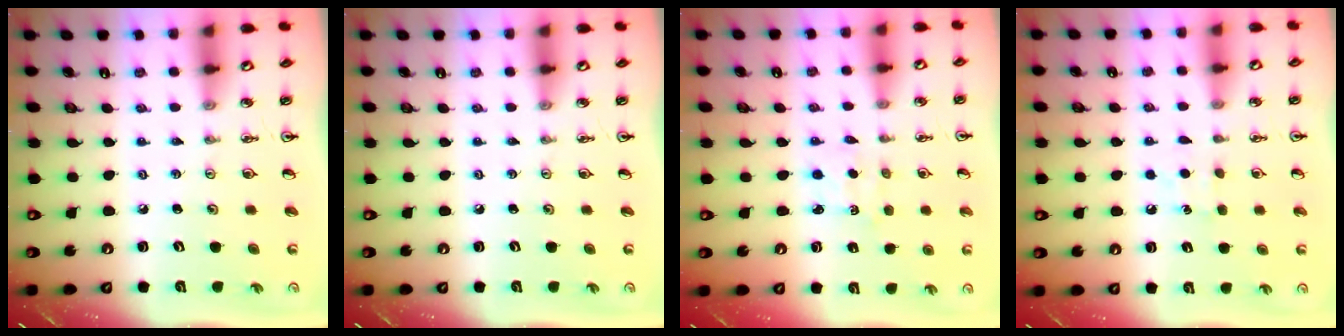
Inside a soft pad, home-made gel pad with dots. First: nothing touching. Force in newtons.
{"total": 0.0}
{"total": 2.5, "press": 2.5, "slide": 0.3}
{"total": 5.6, "press": 5.5, "slide": 0.7}